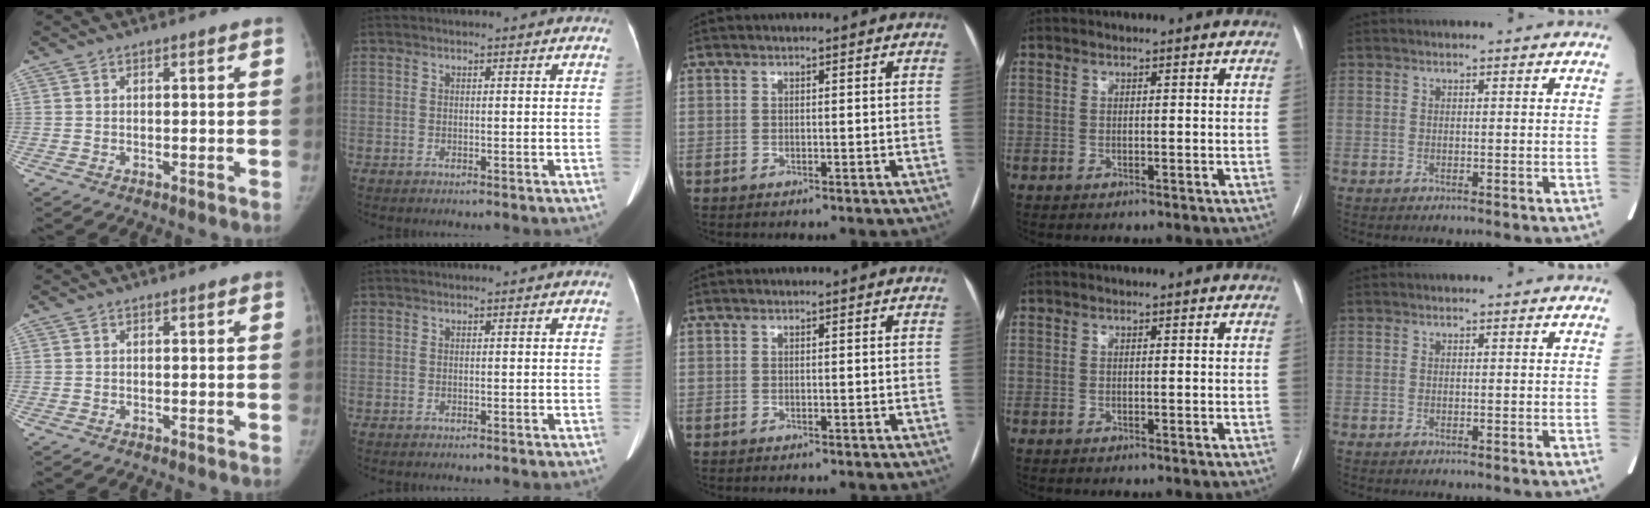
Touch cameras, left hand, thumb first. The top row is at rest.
{}